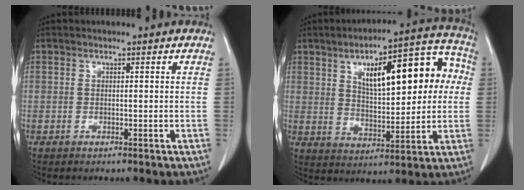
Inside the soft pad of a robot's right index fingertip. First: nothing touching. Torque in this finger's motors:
{"motor_torque": [1.60, 0.53, 0.36, 0.08]}